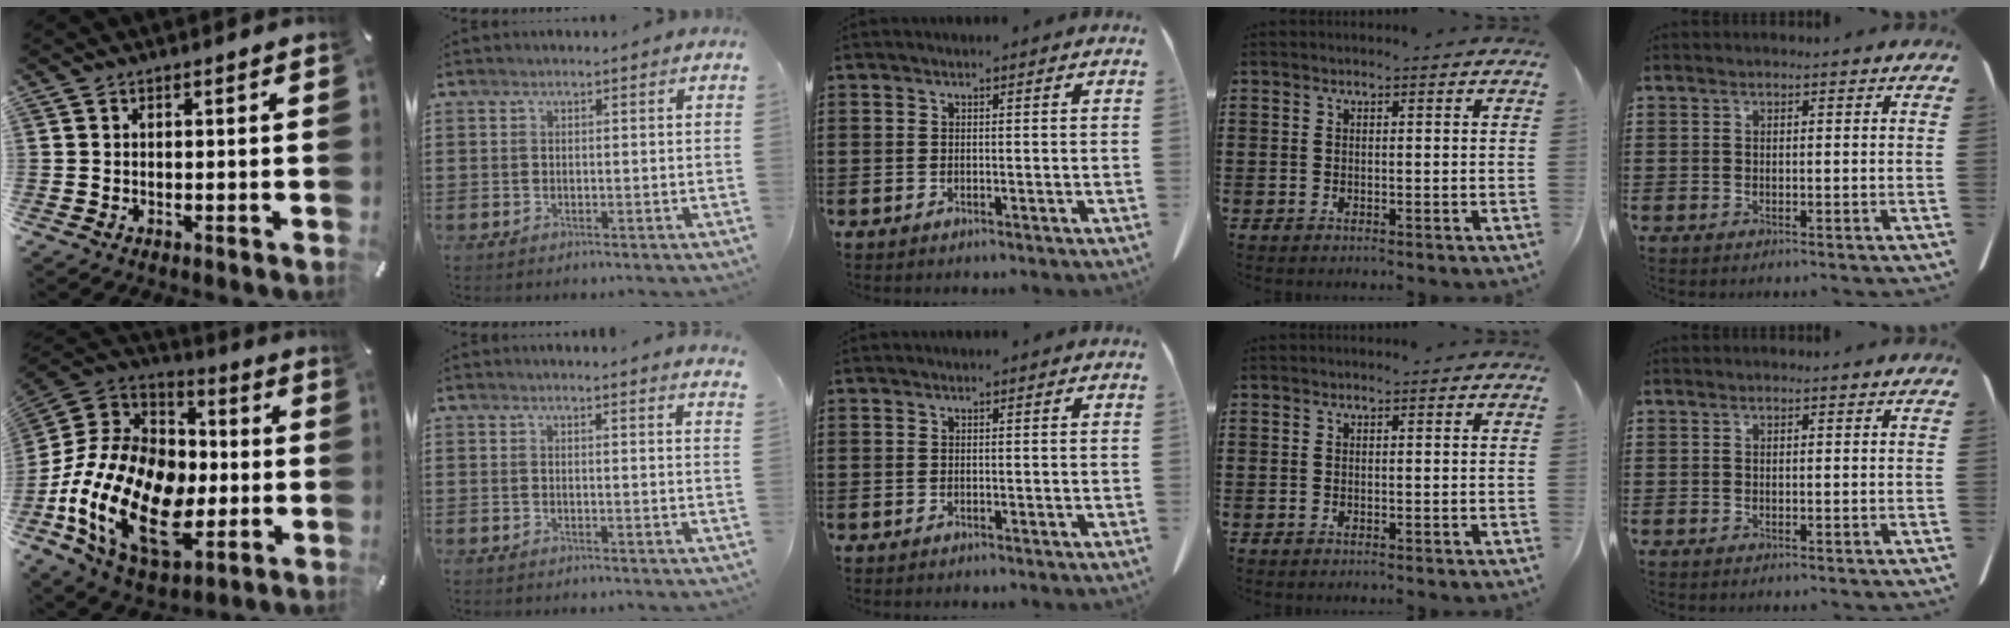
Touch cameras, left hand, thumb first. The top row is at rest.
{"thumb": {"total": 25.4, "force": [-7.7, 16.0, 18.1], "torque": [-0.398, 0.014, -0.126]}, "index": {"total": 1.8, "force": [1.7, -0.5, 0.6], "torque": [-0.014, -0.004, 0.033]}}